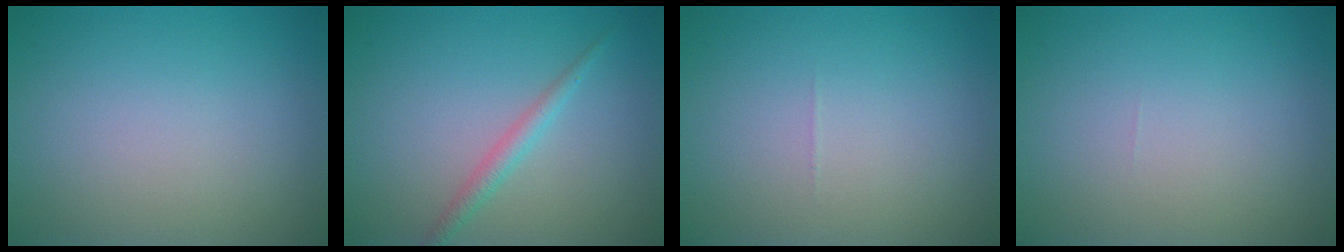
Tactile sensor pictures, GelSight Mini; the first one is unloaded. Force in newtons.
{"total": 1.6, "press": 1.6, "slide": 0.1}
{"total": 0.0}
{"total": 0.0}